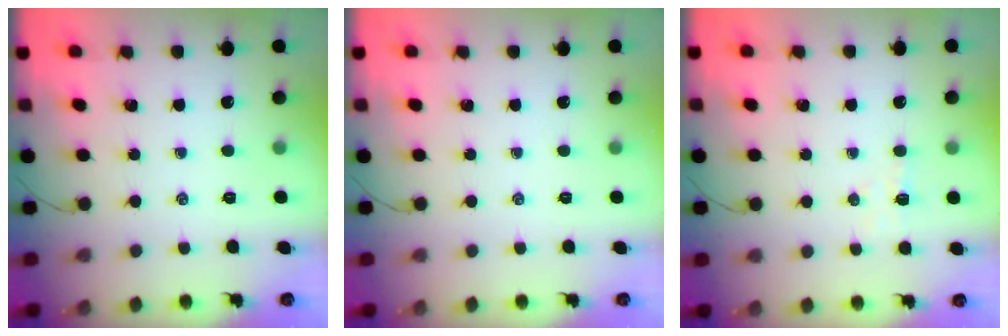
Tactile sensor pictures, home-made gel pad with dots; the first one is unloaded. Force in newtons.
{"total": 0.0}
{"total": 3.5, "press": 3.4, "slide": 1.0}